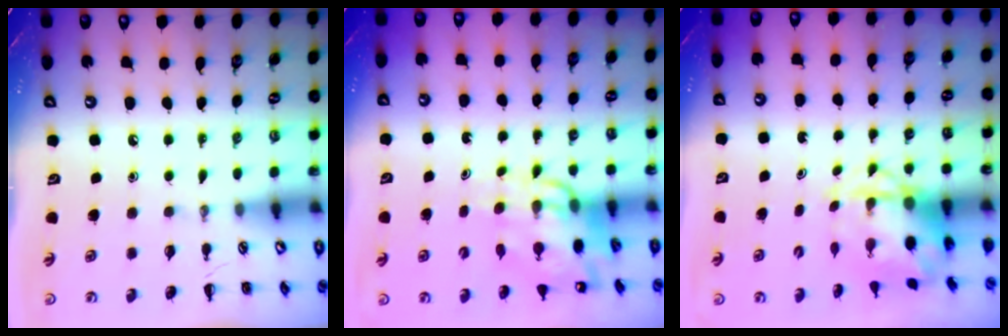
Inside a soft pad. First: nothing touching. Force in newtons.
{"total": 11.7, "press": 11.2, "slide": 3.6}
{"total": 5.4, "press": 5.3, "slide": 0.7}